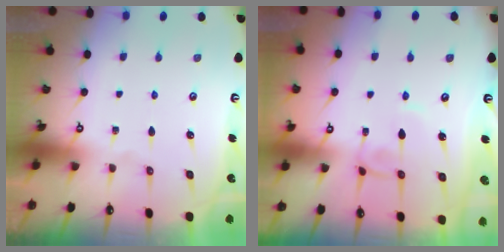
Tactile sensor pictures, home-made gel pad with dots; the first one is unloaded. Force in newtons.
{"total": 2.6, "press": 2.6, "slide": 0.2}